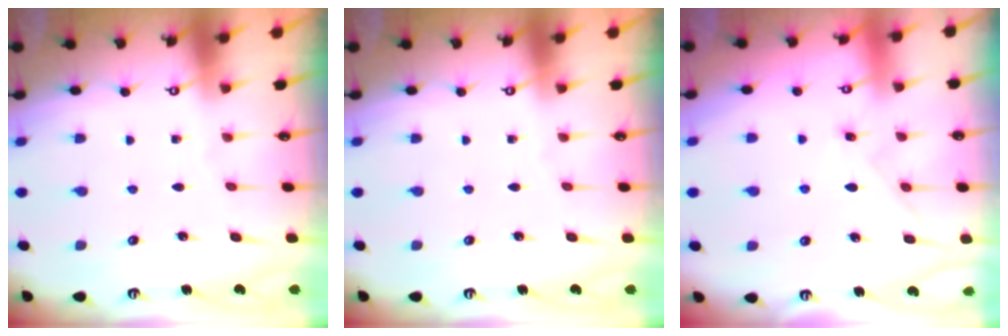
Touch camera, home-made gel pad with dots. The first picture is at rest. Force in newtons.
{"total": 0.0}
{"total": 6.4, "press": 6.4, "slide": 0.7}